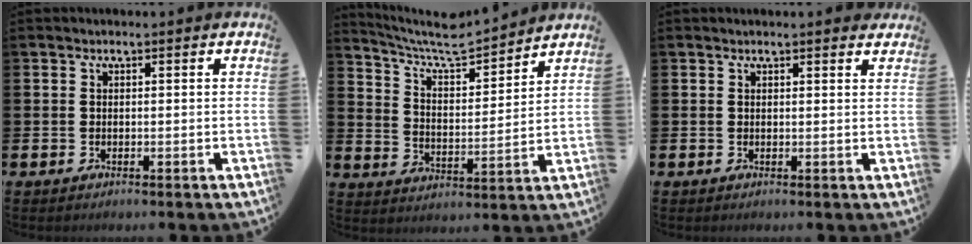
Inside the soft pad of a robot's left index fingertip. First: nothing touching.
{"total": 7.9, "force": [7.3, 1.3, 2.6], "torque": [-0.075, -0.048, 0.126]}
{"total": 0.9, "force": [0.9, 0.0, 0.2], "torque": [0.004, -0.003, 0.016]}